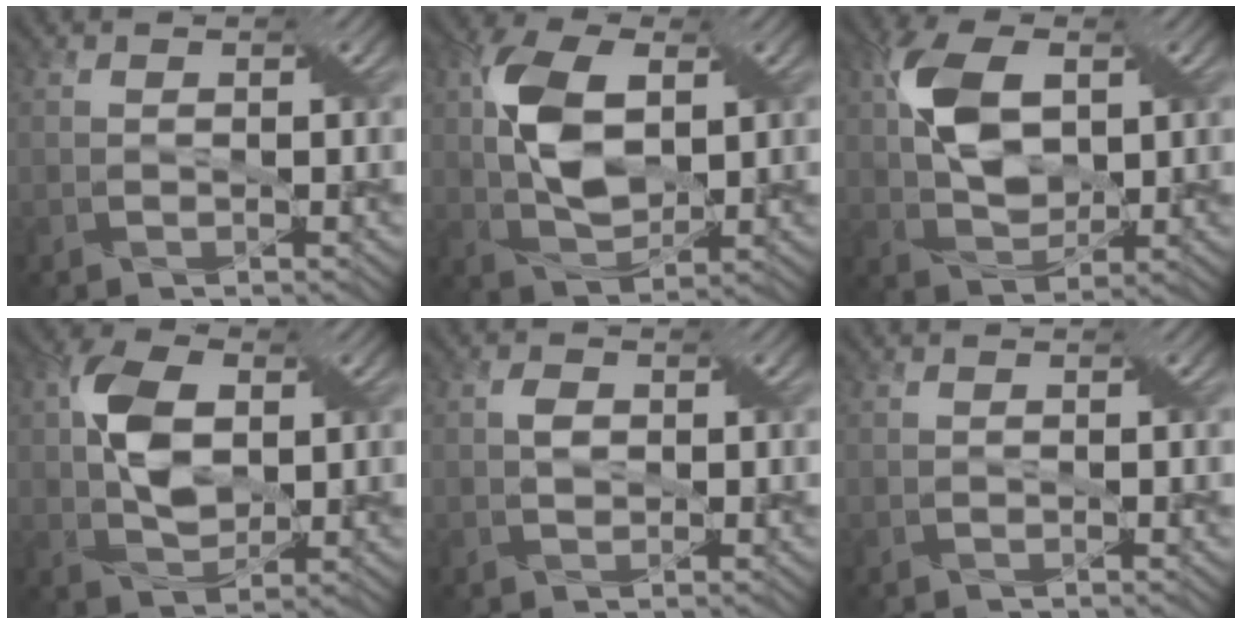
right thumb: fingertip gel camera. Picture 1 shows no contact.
{"total": 9.3, "force": [1.9, 5.2, 7.5], "torque": [-0.168, 0.008, 0.035]}
{"total": 8.9, "force": [2.3, 5.3, 6.8], "torque": [-0.152, 0.010, 0.045]}
{"total": 7.7, "force": [1.3, 4.8, 5.9], "torque": [-0.122, 0.008, 0.022]}
{"total": 1.6, "force": [0.2, 1.1, 1.1], "torque": [-0.024, 0.004, 0.002]}
{"total": 0.0}